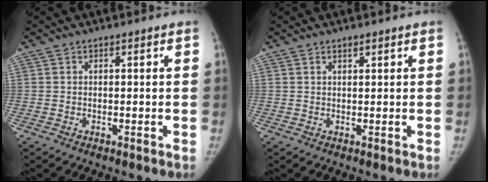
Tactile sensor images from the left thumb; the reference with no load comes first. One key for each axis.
{"total": 1.0, "fx": 0.8, "fy": 0.3, "fz": 0.5, "tx": -0.007, "ty": -0.005, "tz": 0.014}